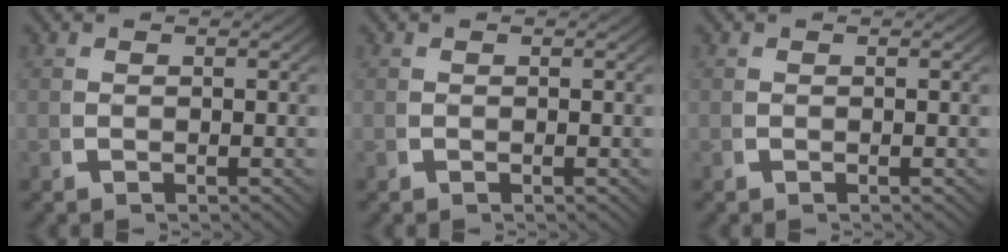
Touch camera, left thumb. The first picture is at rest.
{"total": 0.0}
{"total": 0.0}